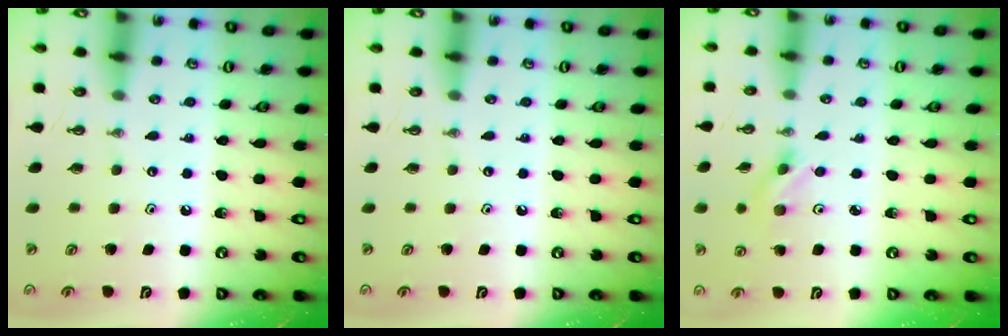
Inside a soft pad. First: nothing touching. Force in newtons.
{"total": 0.0}
{"total": 2.6, "press": 2.4, "slide": 0.8}